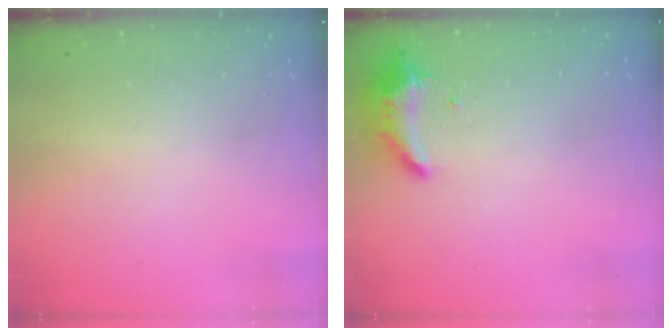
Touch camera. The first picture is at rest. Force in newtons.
{"total": 9.1, "press": 8.7, "slide": 2.6}